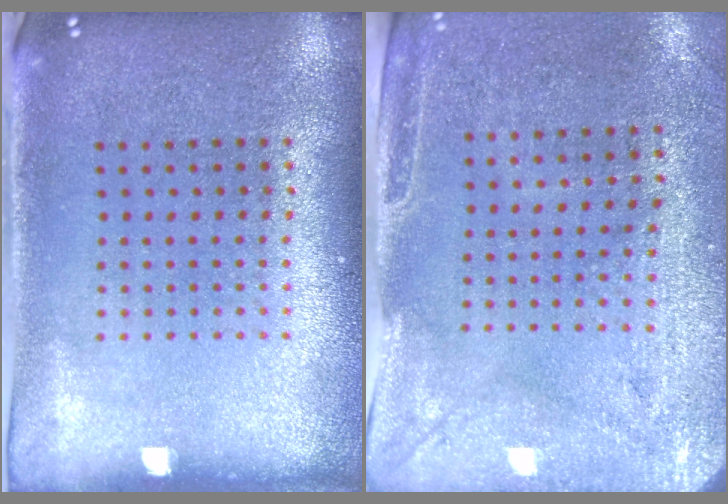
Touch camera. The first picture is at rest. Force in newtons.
{"total": 3.0, "press": 2.4, "slide": 1.7}